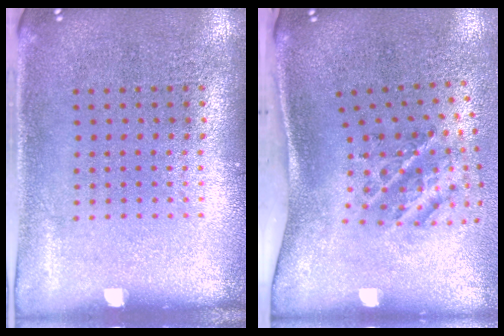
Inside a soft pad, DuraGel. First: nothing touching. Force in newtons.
{"total": 2.0, "press": 1.2, "slide": 1.5}